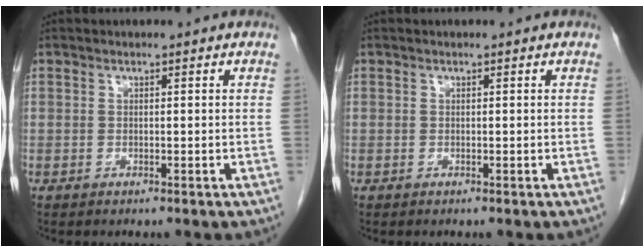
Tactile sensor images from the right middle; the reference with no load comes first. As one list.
[{"total": 0.0}]